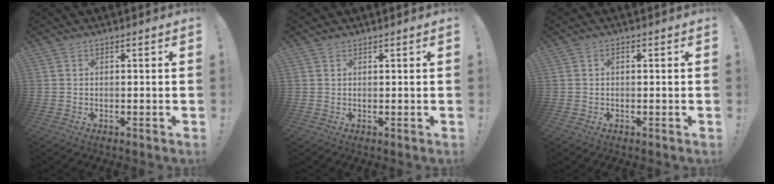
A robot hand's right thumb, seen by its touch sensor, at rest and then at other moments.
{"total": 1.0, "force": [0.7, 0.6, 0.0], "torque": [0.007, -0.003, 0.014]}
{"total": 0.6, "force": [-0.3, 0.4, 0.4], "torque": [-0.012, 0.005, -0.006]}